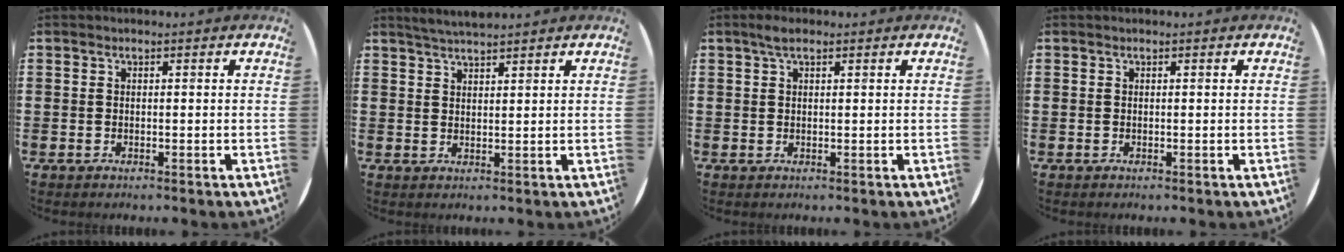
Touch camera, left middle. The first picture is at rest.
{"total": 2.9, "force": [2.8, 0.1, 0.6], "torque": [-0.017, -0.001, 0.053]}
{"total": 1.9, "force": [1.2, 0.6, 1.3], "torque": [-0.027, 0.007, 0.019]}
{"total": 0.0}